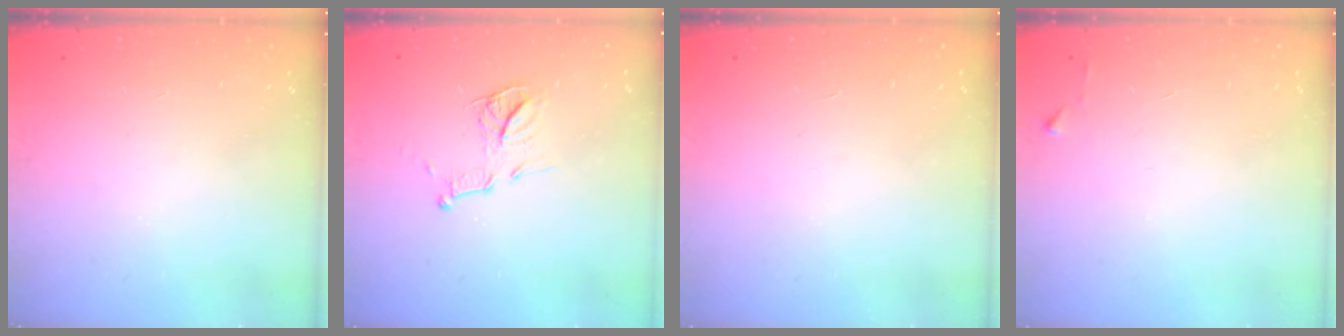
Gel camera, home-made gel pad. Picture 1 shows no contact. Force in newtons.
{"total": 11.0, "press": 10.9, "slide": 0.4}
{"total": 1.7, "press": 1.7, "slide": 0.1}
{"total": 2.4, "press": 2.4, "slide": 0.3}